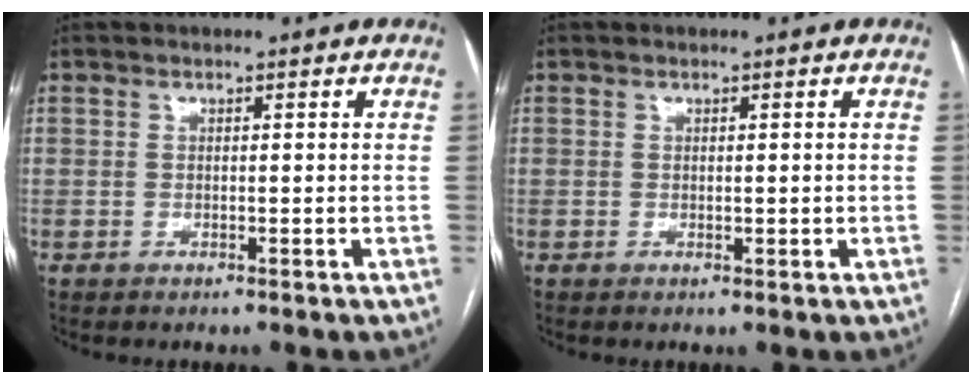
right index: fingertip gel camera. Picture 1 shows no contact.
{"total": 0.8, "force": [0.1, 0.6, 0.6], "torque": [-0.006, -0.001, 0.004]}